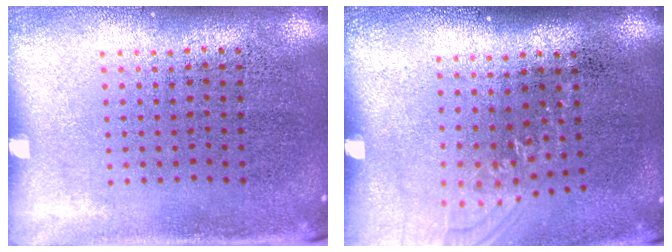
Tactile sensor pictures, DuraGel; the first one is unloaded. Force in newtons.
{"total": 1.1, "press": 0.9, "slide": 0.5}